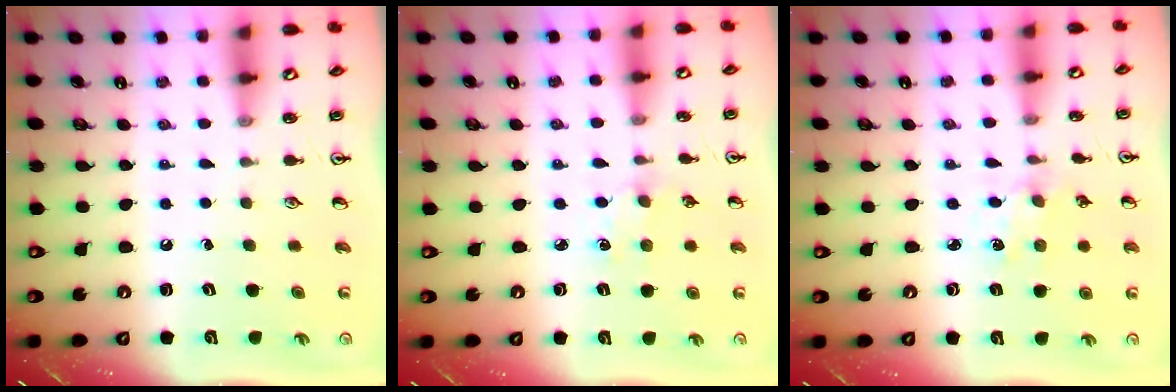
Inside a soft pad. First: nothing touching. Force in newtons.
{"total": 3.2, "press": 3.2, "slide": 0.4}
{"total": 1.0, "press": 1.0, "slide": 0.2}